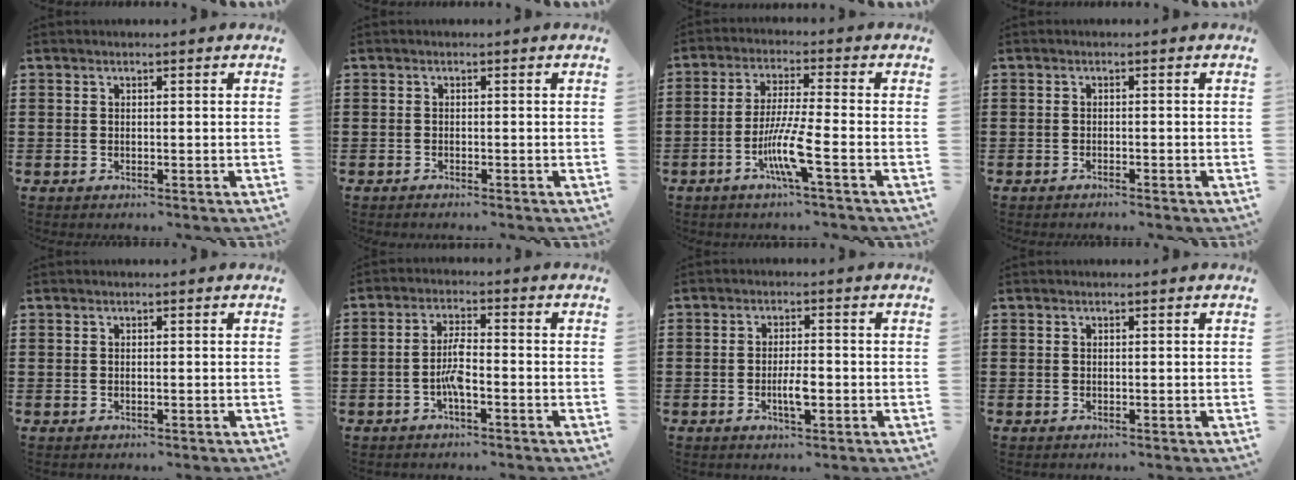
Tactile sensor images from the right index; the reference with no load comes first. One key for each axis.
{"total": 0.6, "fx": -0.6, "fy": 0.1, "fz": 0.1, "tx": -0.004, "ty": -0.001, "tz": -0.012}
{"total": 7.8, "fx": -3.3, "fy": 0.1, "fz": 7.0, "tx": -0.143, "ty": -0.015, "tz": -0.065}
{"total": 0.9, "fx": -0.8, "fy": 0.1, "fz": 0.2, "tx": -0.008, "ty": -0.001, "tz": -0.017}
{"total": 0.0}
{"total": 4.4, "fx": -1.5, "fy": 1.0, "fz": 4.0, "tx": -0.092, "ty": -0.002, "tz": -0.035}
{"total": 3.8, "fx": -1.1, "fy": 1.0, "fz": 3.5, "tx": -0.069, "ty": 0.001, "tz": -0.022}
{"total": 0.0}